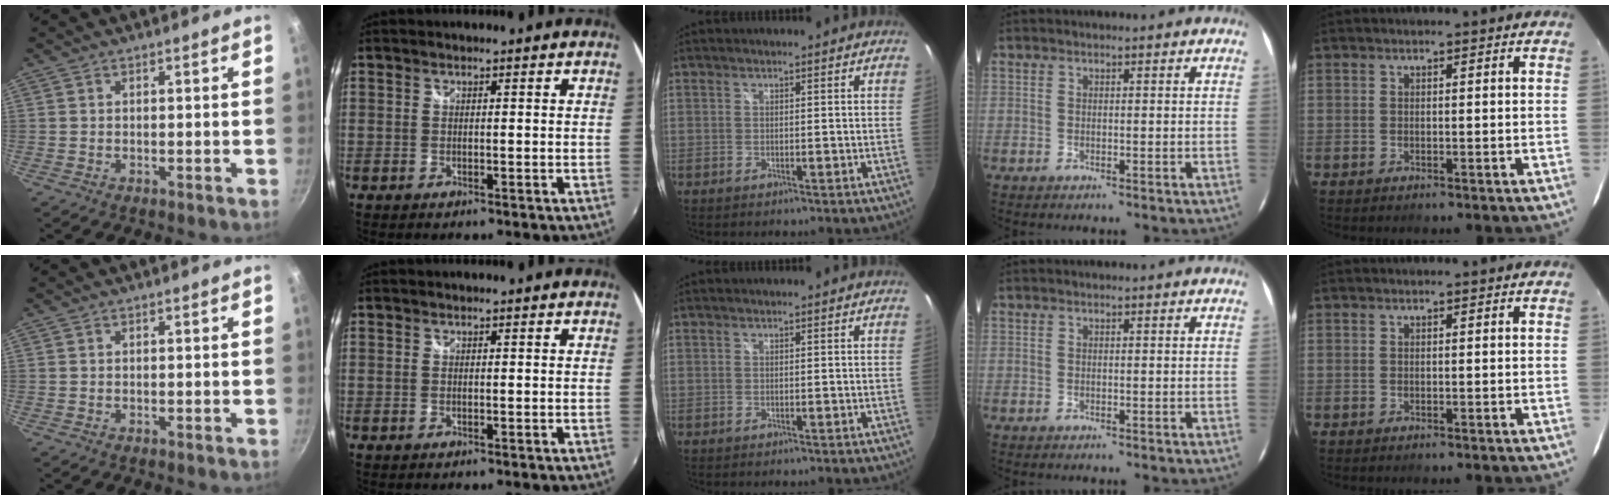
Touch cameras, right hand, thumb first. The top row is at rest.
{}